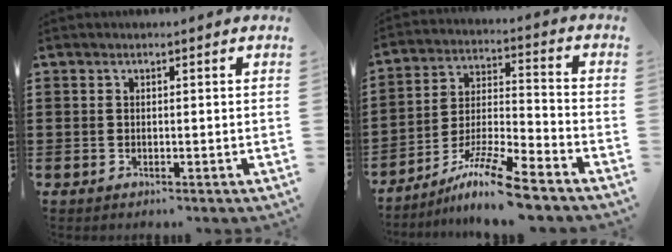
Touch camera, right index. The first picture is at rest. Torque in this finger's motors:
{"motor_torque": [1.26, -0.88, 0.71, 0.20]}